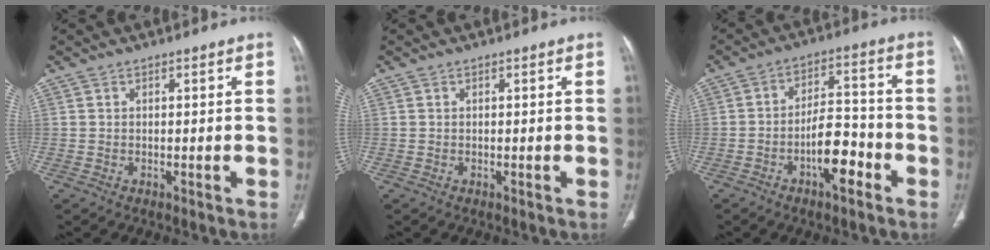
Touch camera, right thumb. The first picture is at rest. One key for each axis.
{"total": 0.0}
{"total": 9.2, "fx": -4.2, "fy": 3.8, "fz": 7.2, "tx": -0.108, "ty": 0.038, "tz": -0.072}